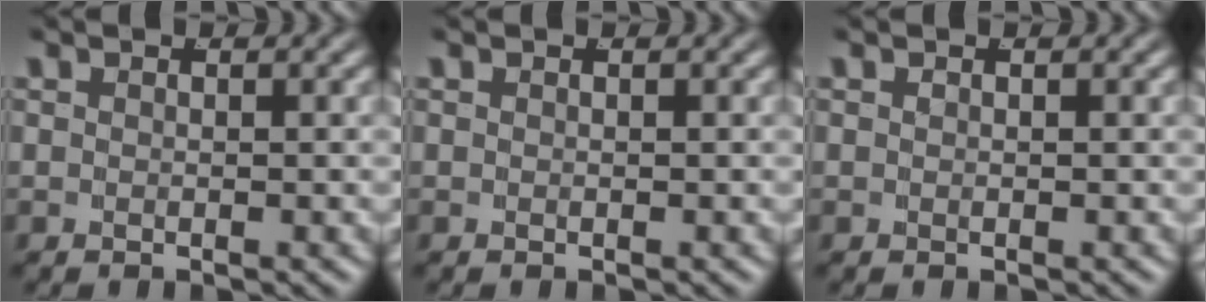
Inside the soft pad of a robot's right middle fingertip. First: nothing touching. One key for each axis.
{"total": 0.0}
{"total": 0.0}